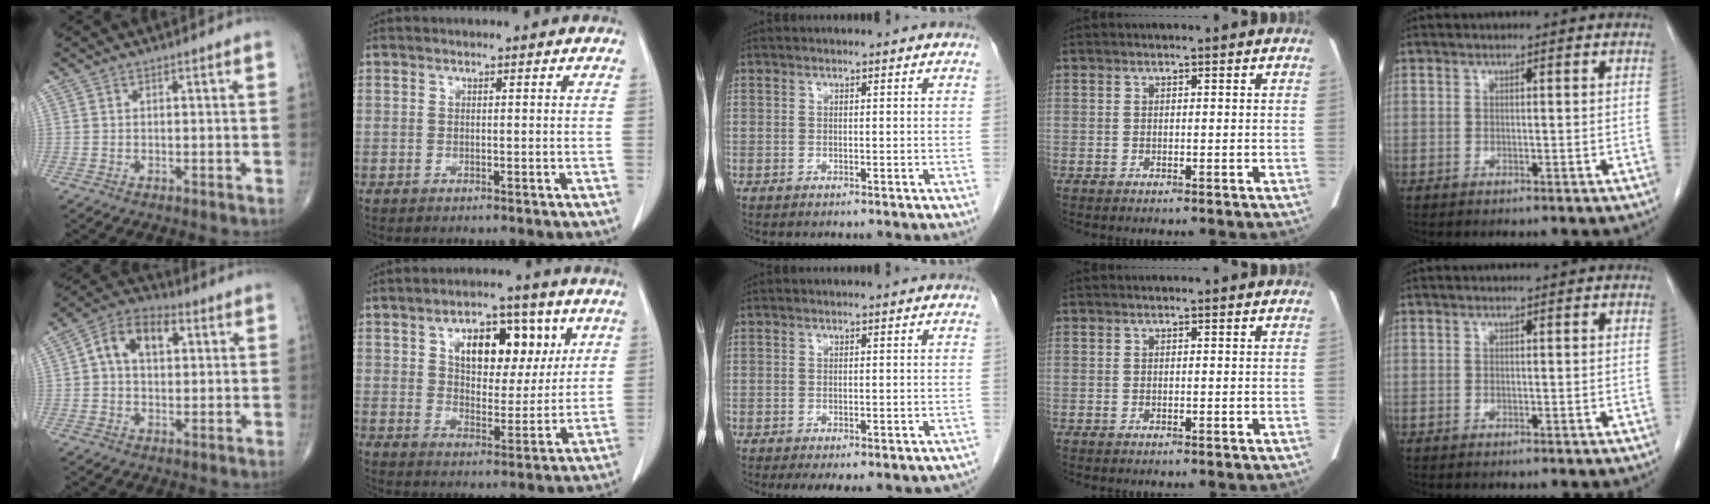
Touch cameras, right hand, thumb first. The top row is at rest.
{"thumb": {"total": 10.4, "force": [2.4, 6.8, 7.5], "torque": [-0.117, 0.024, 0.033]}, "index": {"total": 12.5, "force": [4.6, 7.1, 9.2], "torque": [-0.136, 0.024, 0.079]}, "middle": {"total": 8.5, "force": [-6.2, 3.3, 4.7], "torque": [-0.059, 0.004, -0.074]}}